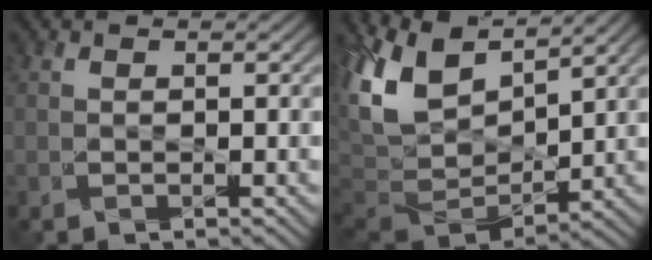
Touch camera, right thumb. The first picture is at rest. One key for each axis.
{"total": 11.2, "fx": 4.4, "fy": 6.5, "fz": 8.0, "tx": -0.205, "ty": 0.007, "tz": 0.080}